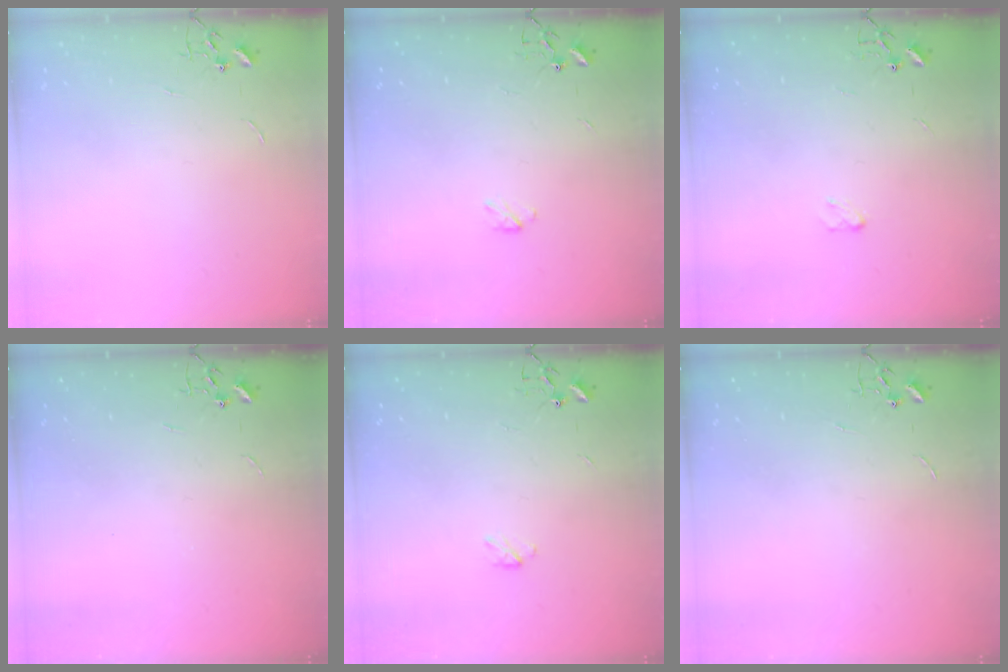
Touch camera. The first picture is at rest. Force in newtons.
{"total": 2.9, "press": 2.9, "slide": 0.5}
{"total": 2.9, "press": 2.8, "slide": 0.4}
{"total": 0.0}
{"total": 2.9, "press": 2.9, "slide": 0.5}
{"total": 0.0}